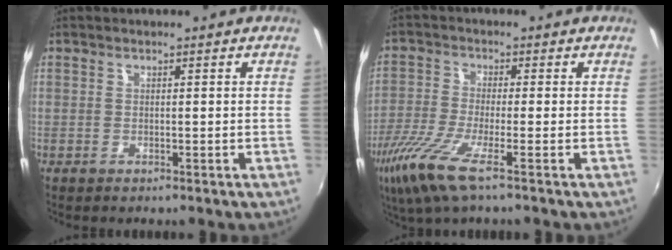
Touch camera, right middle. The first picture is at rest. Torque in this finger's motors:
{"motor_torque": [1.20, -0.93, 0.57, 0.17]}